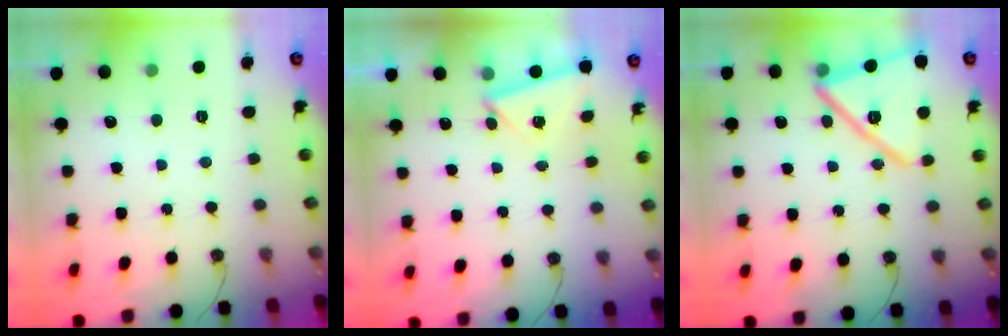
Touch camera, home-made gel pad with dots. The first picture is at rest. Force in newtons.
{"total": 3.1, "press": 3.1, "slide": 0.5}
{"total": 18.5, "press": 18.5, "slide": 1.2}